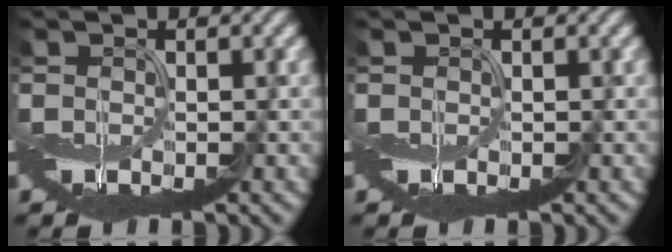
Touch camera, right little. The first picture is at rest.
{"total": 0.0}